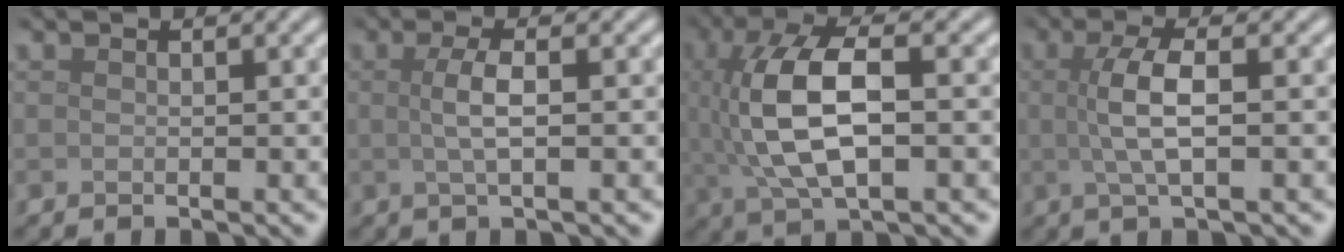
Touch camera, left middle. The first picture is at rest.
{"total": 2.5, "force": [0.2, 0.7, 2.4], "torque": [-0.047, 0.005, 0.001]}
{"total": 8.6, "force": [0.3, 3.8, 7.8], "torque": [-0.164, 0.008, 0.006]}
{"total": 3.8, "force": [0.2, 1.0, 3.6], "torque": [-0.076, 0.004, 0.005]}